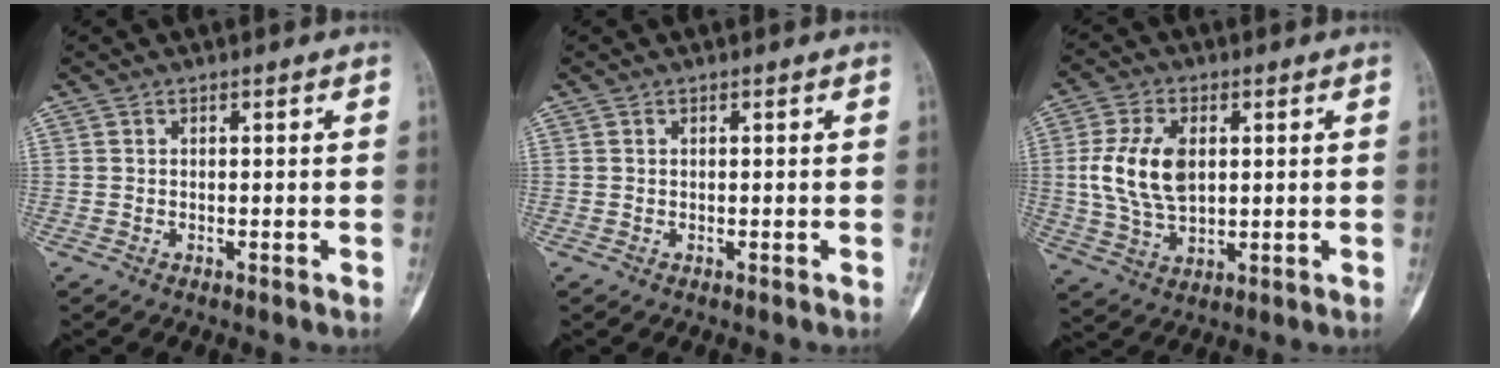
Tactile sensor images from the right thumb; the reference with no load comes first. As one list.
[{"total": 0.0}, {"total": 11.5, "force": [1.6, 6.9, 9.1], "torque": [-0.178, -0.005, 0.036]}]